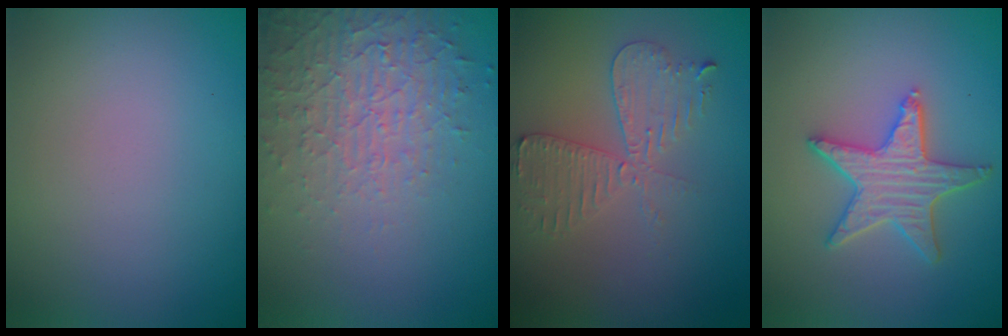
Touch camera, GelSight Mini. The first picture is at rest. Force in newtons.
{"total": 4.9, "press": 3.2, "slide": 3.6}
{"total": 2.6, "press": 2.5, "slide": 0.5}
{"total": 4.1, "press": 3.7, "slide": 1.9}